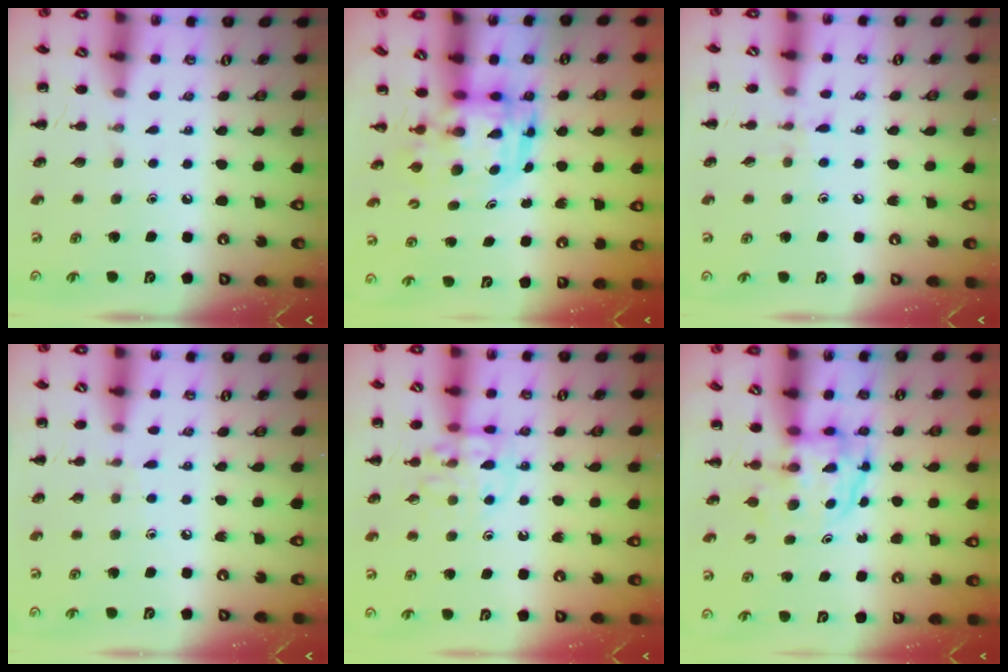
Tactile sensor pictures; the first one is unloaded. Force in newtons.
{"total": 3.5, "press": 3.4, "slide": 0.7}
{"total": 6.8, "press": 6.5, "slide": 2.1}
{"total": 4.2, "press": 3.8, "slide": 1.8}
{"total": 11.2, "press": 11.1, "slide": 1.4}
{"total": 3.9, "press": 3.8, "slide": 0.3}